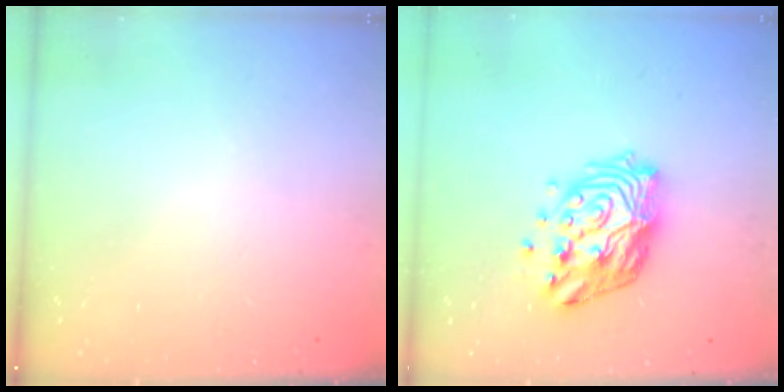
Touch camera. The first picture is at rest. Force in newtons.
{"total": 15.0, "press": 14.9, "slide": 1.6}